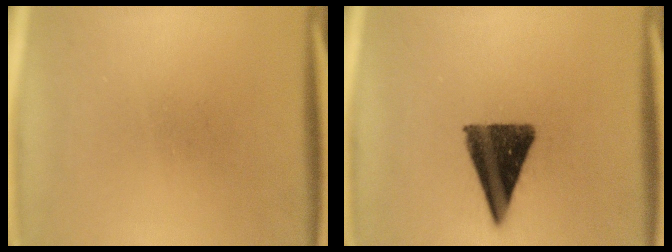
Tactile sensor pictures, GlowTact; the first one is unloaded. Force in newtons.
{"total": 13.2}